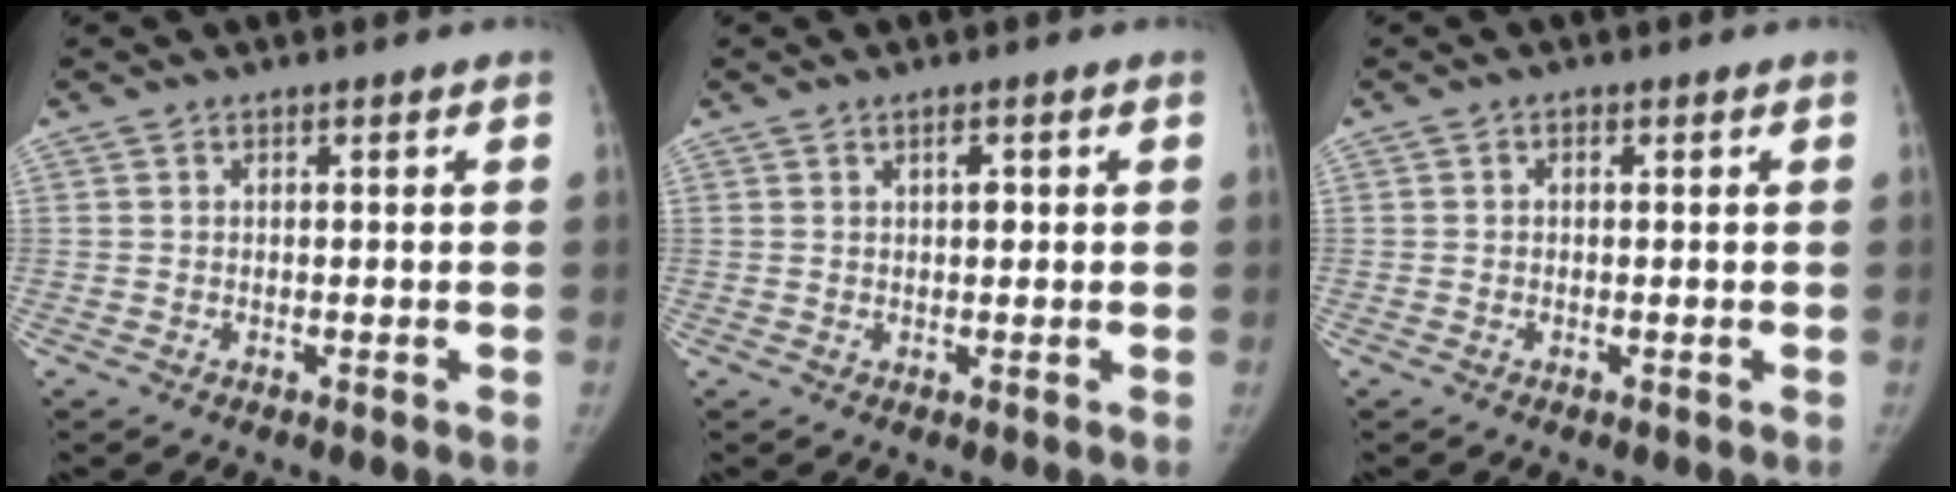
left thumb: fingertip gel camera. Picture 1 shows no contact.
{"total": 1.9, "force": [0.6, 0.9, 1.6], "torque": [-0.021, 0.001, 0.008]}
{"total": 0.6, "force": [0.0, 0.4, 0.3], "torque": [-0.004, 0.000, -0.004]}